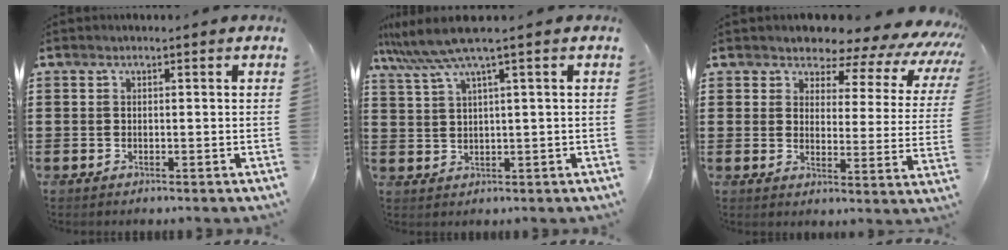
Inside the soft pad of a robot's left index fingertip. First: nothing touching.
{"total": 5.7, "force": [3.2, -0.4, 4.8], "torque": [-0.116, -0.017, 0.050]}
{"total": 5.8, "force": [5.2, 2.1, 1.7], "torque": [-0.047, -0.040, 0.085]}